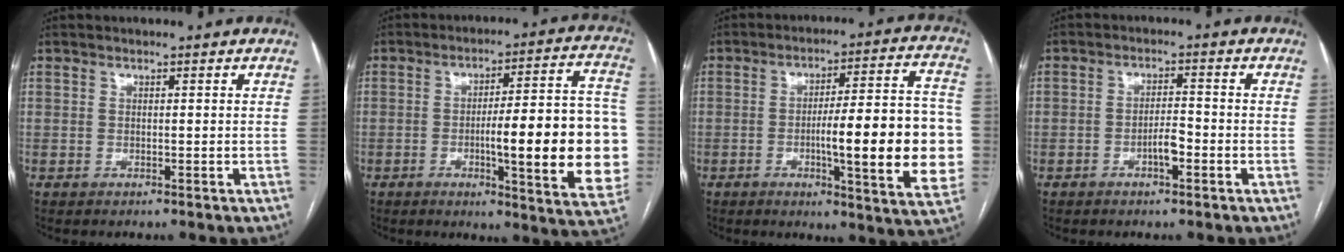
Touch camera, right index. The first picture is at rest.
{"total": 20.0, "force": [-3.0, 3.2, 19.5], "torque": [-0.199, 0.021, -0.030]}
{"total": 18.8, "force": [-2.9, 2.9, 18.3], "torque": [-0.211, 0.018, -0.033]}
{"total": 3.3, "force": [-1.4, 0.9, 2.8], "torque": [-0.047, 0.004, -0.025]}